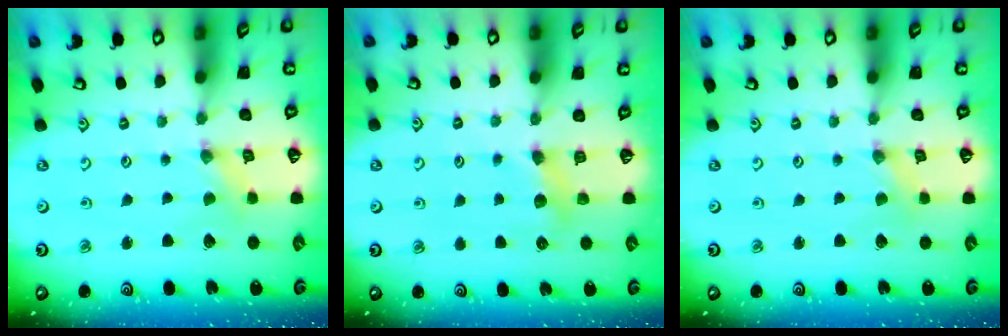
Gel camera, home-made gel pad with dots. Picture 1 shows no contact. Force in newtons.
{"total": 5.2, "press": 5.1, "slide": 0.6}
{"total": 0.8, "press": 0.8, "slide": 0.2}